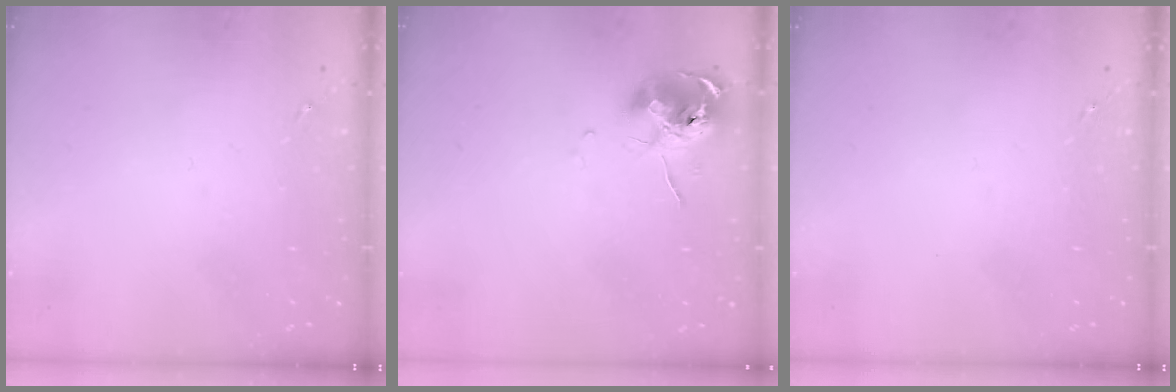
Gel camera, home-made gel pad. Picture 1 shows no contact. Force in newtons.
{"total": 10.5, "press": 10.4, "slide": 1.0}
{"total": 0.0}